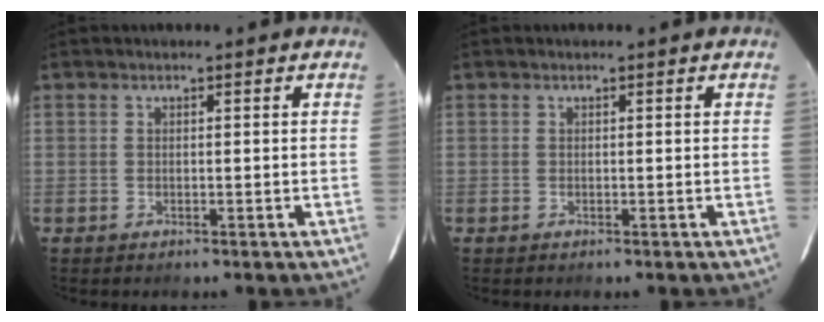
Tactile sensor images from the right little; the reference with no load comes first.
{"total": 0.0}